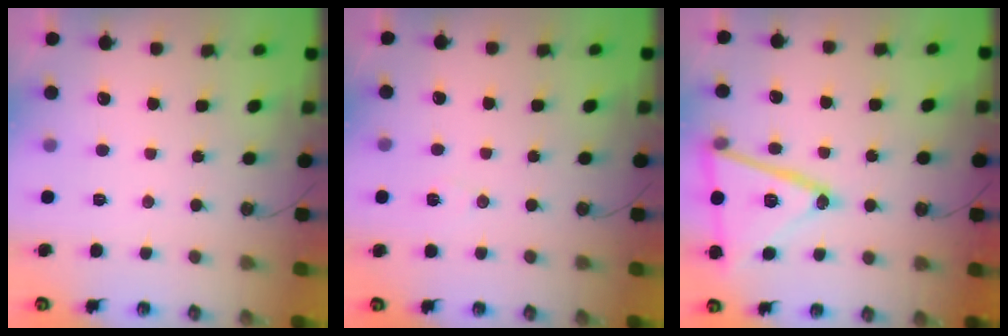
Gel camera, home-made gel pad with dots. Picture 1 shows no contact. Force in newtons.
{"total": 6.9, "press": 5.2, "slide": 4.5}
{"total": 20.6, "press": 20.3, "slide": 3.4}